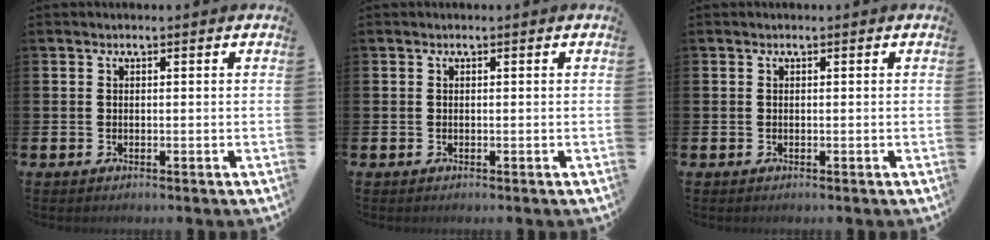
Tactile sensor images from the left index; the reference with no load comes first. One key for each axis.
{"total": 0.0}
{"total": 0.0}